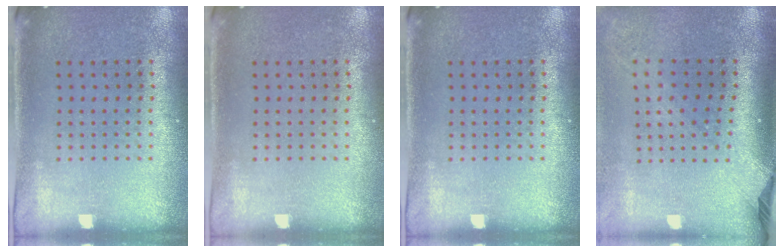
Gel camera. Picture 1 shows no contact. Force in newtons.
{"total": 0.0}
{"total": 0.0}
{"total": 2.3, "press": 1.7, "slide": 1.5}